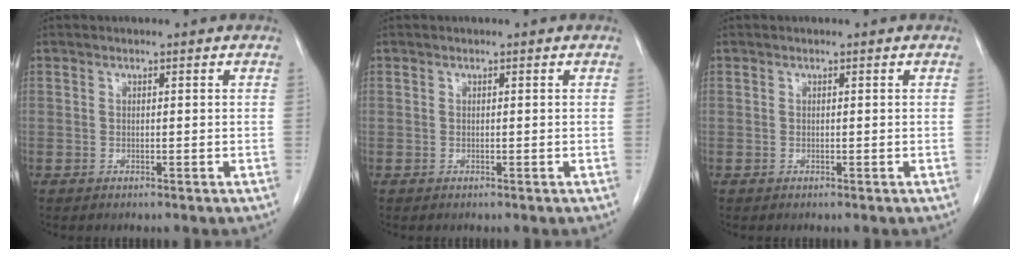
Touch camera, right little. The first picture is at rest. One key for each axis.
{"total": 0.0}
{"total": 0.0}